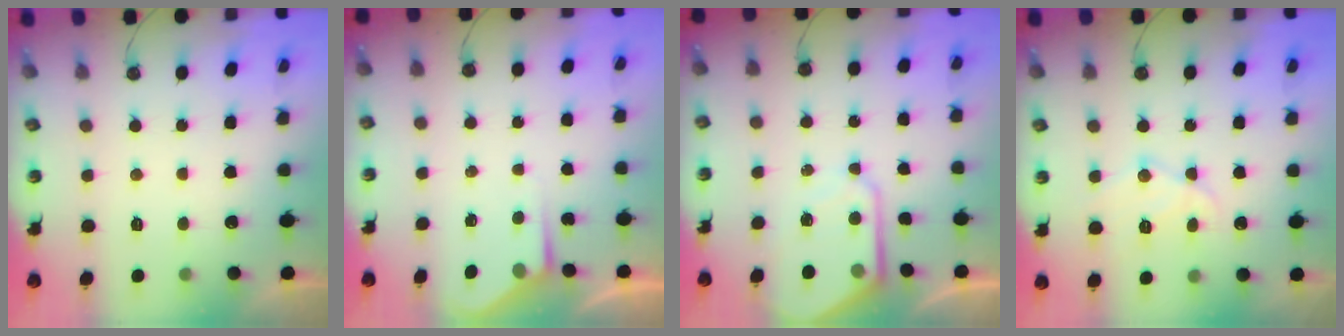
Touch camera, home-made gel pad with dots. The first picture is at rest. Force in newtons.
{"total": 2.3, "press": 2.3, "slide": 0.3}
{"total": 7.6, "press": 7.6, "slide": 0.6}
{"total": 12.5, "press": 12.5, "slide": 0.4}